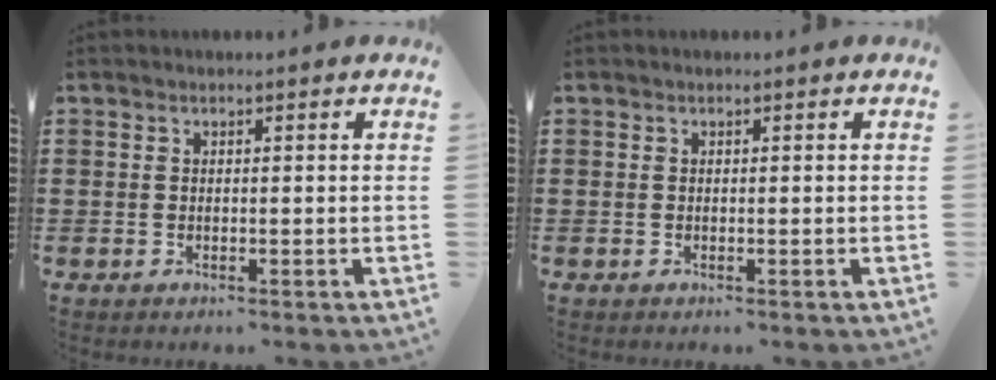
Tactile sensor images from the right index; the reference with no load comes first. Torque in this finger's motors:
{"motor_torque": [0.04, 0.16, 0.00, -0.01]}